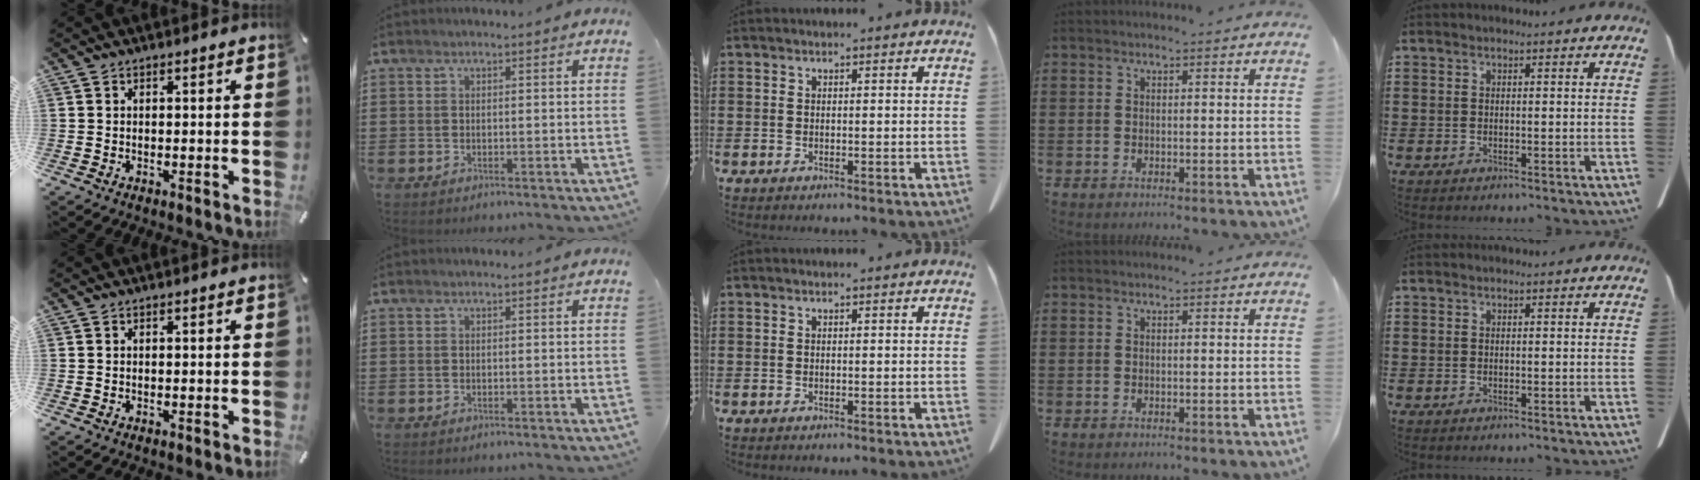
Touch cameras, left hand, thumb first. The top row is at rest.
{}